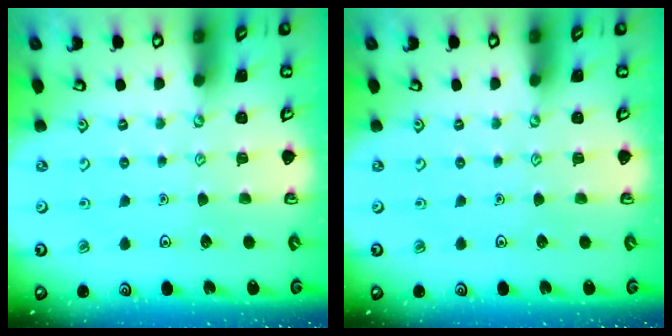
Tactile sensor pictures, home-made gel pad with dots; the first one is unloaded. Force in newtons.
{"total": 0.0}